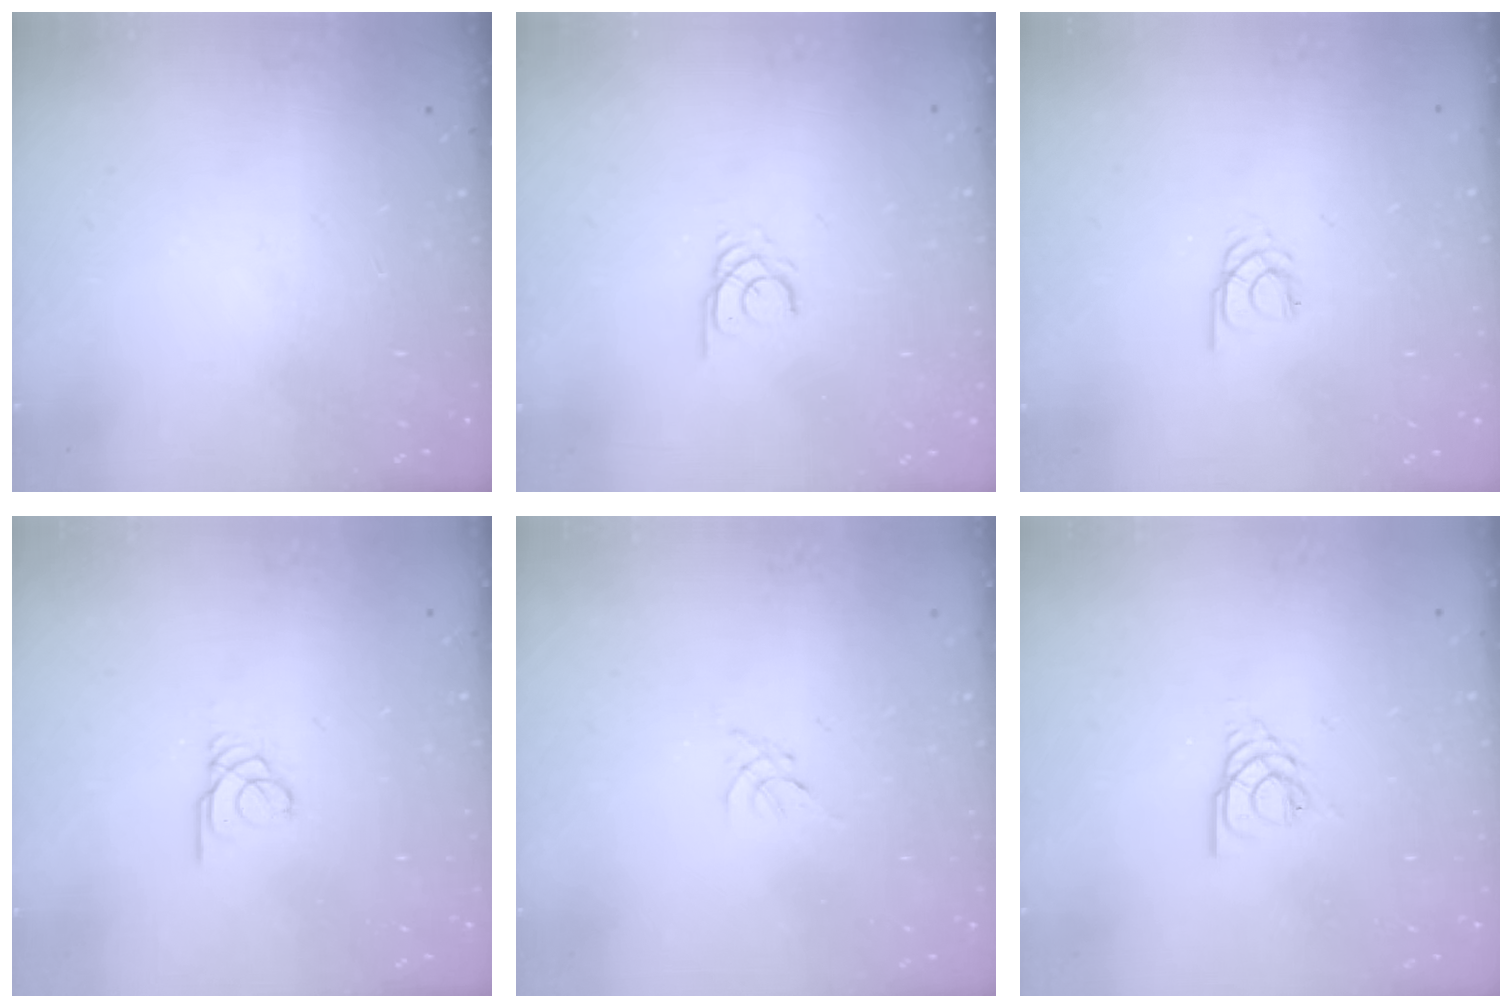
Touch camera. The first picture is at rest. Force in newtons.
{"total": 2.2, "press": 2.2, "slide": 0.2}
{"total": 1.7, "press": 1.7, "slide": 0.3}
{"total": 1.7, "press": 1.7, "slide": 0.2}
{"total": 0.0}
{"total": 2.5, "press": 2.4, "slide": 0.4}